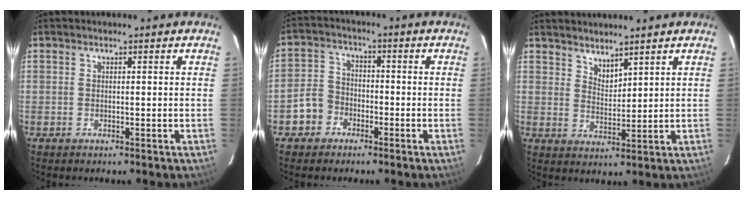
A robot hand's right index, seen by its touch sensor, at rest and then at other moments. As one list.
[{"total": 6.0, "force": [-3.4, 4.8, 1.3], "torque": [-0.035, 0.019, -0.058]}, {"total": 4.0, "force": [3.6, 1.0, 1.4], "torque": [-0.020, -0.005, 0.063]}]